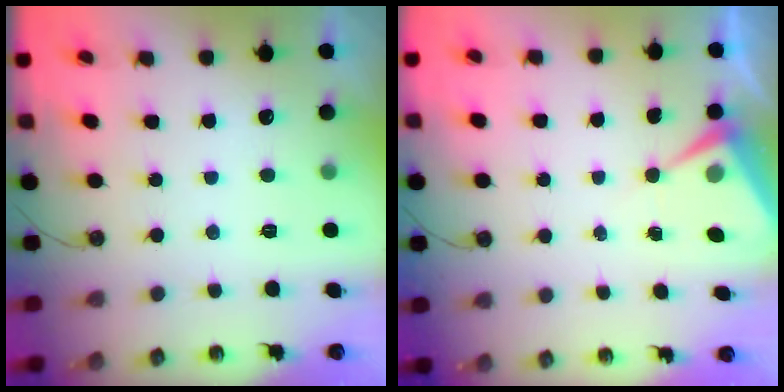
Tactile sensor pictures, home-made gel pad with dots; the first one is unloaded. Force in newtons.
{"total": 6.4, "press": 6.4, "slide": 0.3}